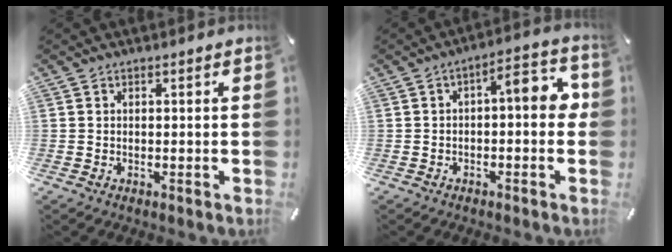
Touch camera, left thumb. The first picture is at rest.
{"total": 8.3, "force": [-0.1, 3.5, 7.6], "torque": [-0.105, 0.004, -0.008]}